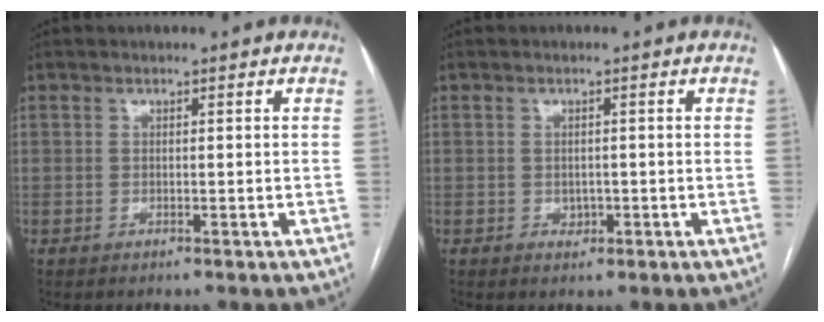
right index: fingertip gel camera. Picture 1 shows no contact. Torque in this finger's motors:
{"motor_torque": [0.34, 0.09, 0.07, 0.02]}